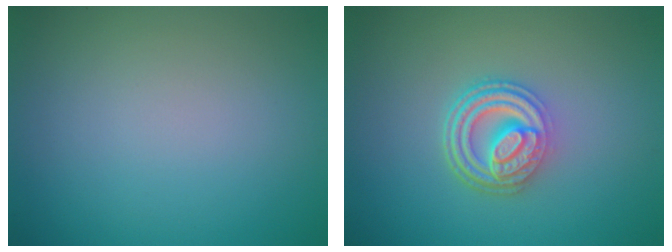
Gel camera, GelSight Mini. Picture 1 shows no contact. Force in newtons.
{"total": 4.9, "press": 3.8, "slide": 3.1}